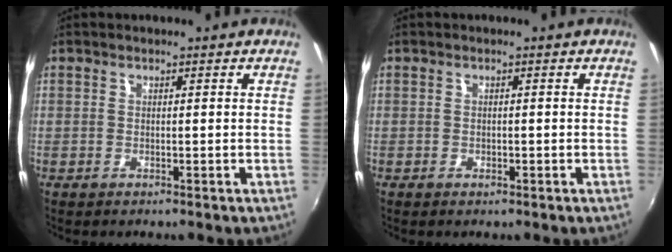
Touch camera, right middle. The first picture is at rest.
{"total": 0.8, "force": [-0.4, 0.5, 0.3], "torque": [-0.005, -0.004, -0.009]}